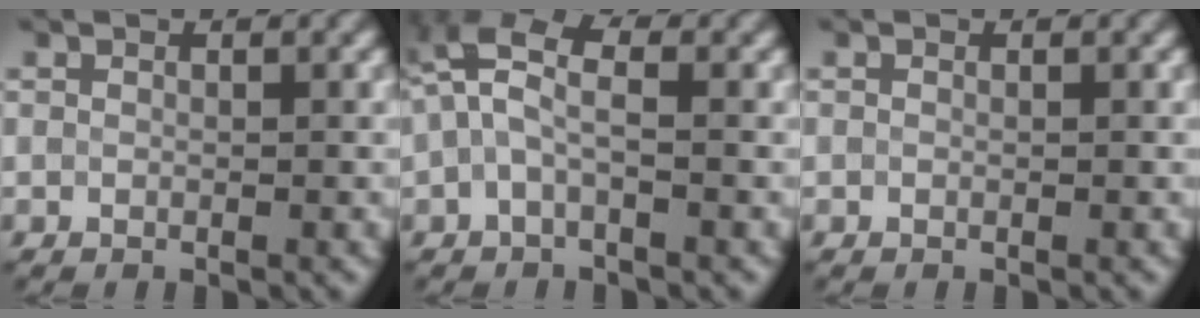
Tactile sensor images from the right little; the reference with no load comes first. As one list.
[{"total": 4.8, "force": [0.6, 2.3, 4.1], "torque": [-0.099, 0.018, 0.000]}, {"total": 0.0}]